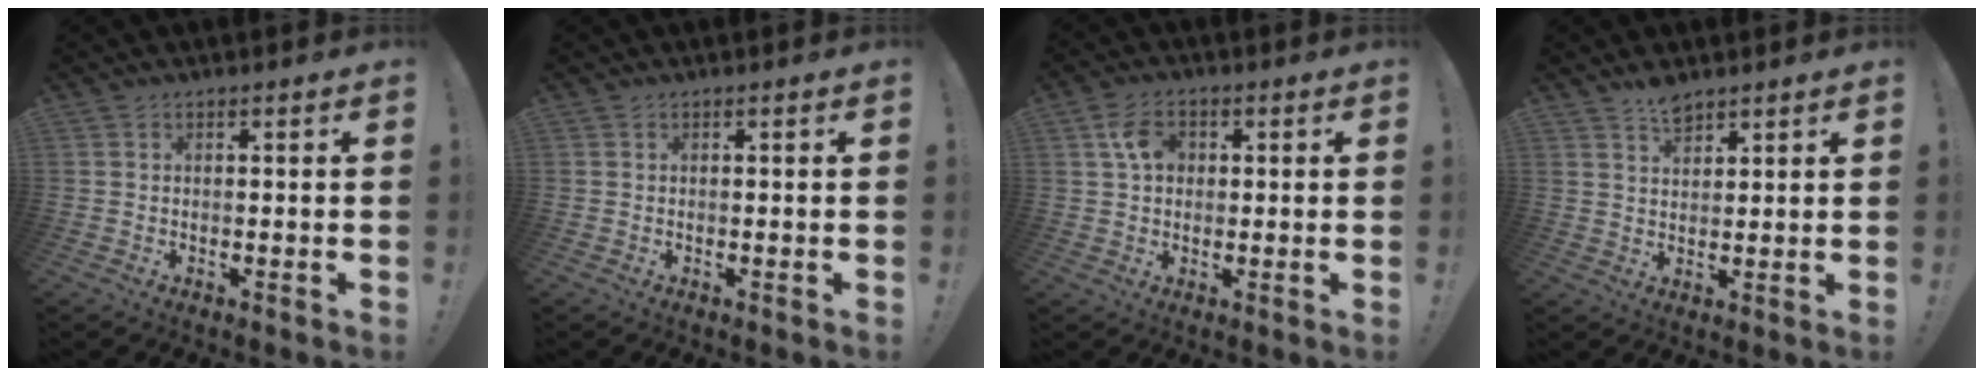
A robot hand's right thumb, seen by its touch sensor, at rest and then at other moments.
{"total": 0.0}
{"total": 7.0, "force": [1.9, 4.9, 4.6], "torque": [-0.078, 0.010, 0.038]}
{"total": 4.8, "force": [3.9, 2.1, 1.9], "torque": [-0.022, -0.026, 0.068]}